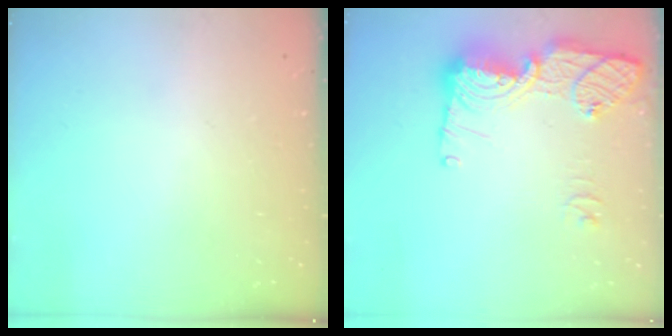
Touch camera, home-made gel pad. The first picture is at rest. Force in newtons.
{"total": 15.6, "press": 15.6, "slide": 1.3}